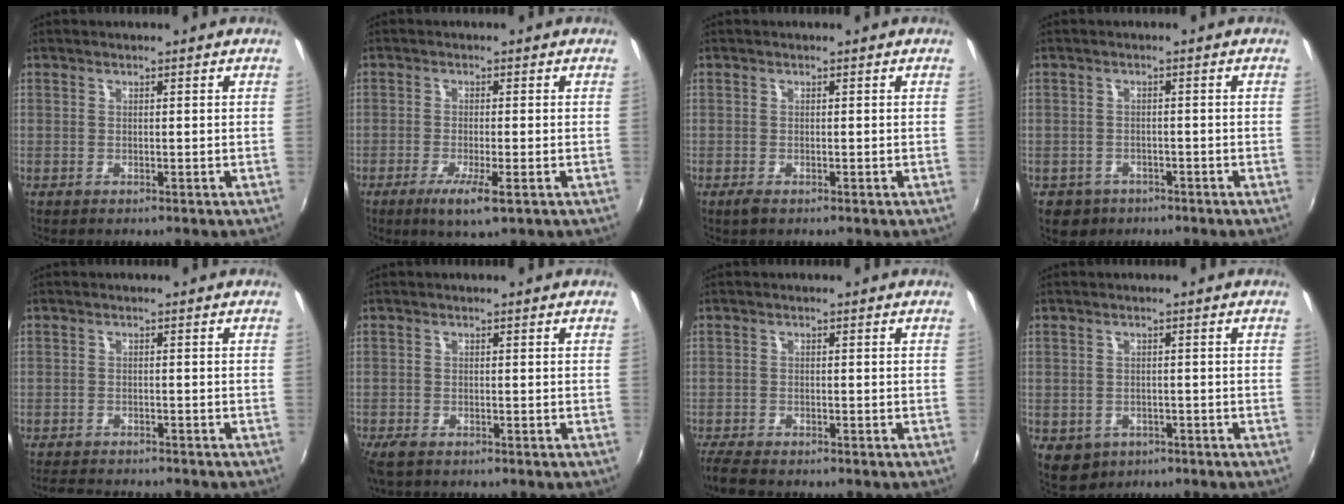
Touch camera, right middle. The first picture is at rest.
{"total": 5.2, "force": [-2.5, 0.2, 4.6], "torque": [-0.096, -0.017, -0.046]}
{"total": 1.1, "force": [-0.7, 0.3, 0.7], "torque": [-0.014, -0.004, -0.014]}
{"total": 4.2, "force": [-2.1, 3.4, 1.2], "torque": [-0.035, -0.004, -0.027]}
{"total": 6.2, "force": [-5.7, 0.8, 2.1], "torque": [-0.060, -0.014, -0.092]}
{"total": 3.9, "force": [-2.7, 1.6, 2.2], "torque": [-0.055, -0.016, -0.051]}
{"total": 3.9, "force": [-3.4, 0.5, 1.8], "torque": [-0.050, -0.021, -0.067]}
{"total": 5.2, "force": [-2.0, 4.2, 2.3], "torque": [-0.051, -0.013, -0.022]}